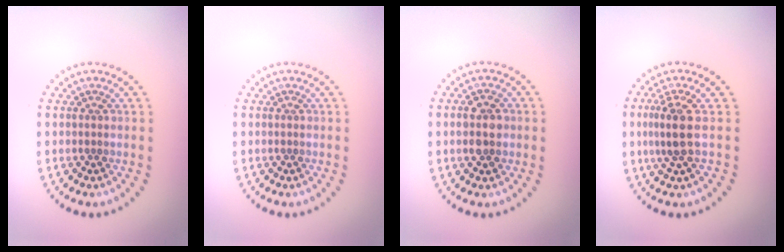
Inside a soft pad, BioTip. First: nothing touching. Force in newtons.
{"total": 0.0}
{"total": 2.8, "press": 2.8, "slide": 0.2}
{"total": 2.7, "press": 2.3, "slide": 1.5}